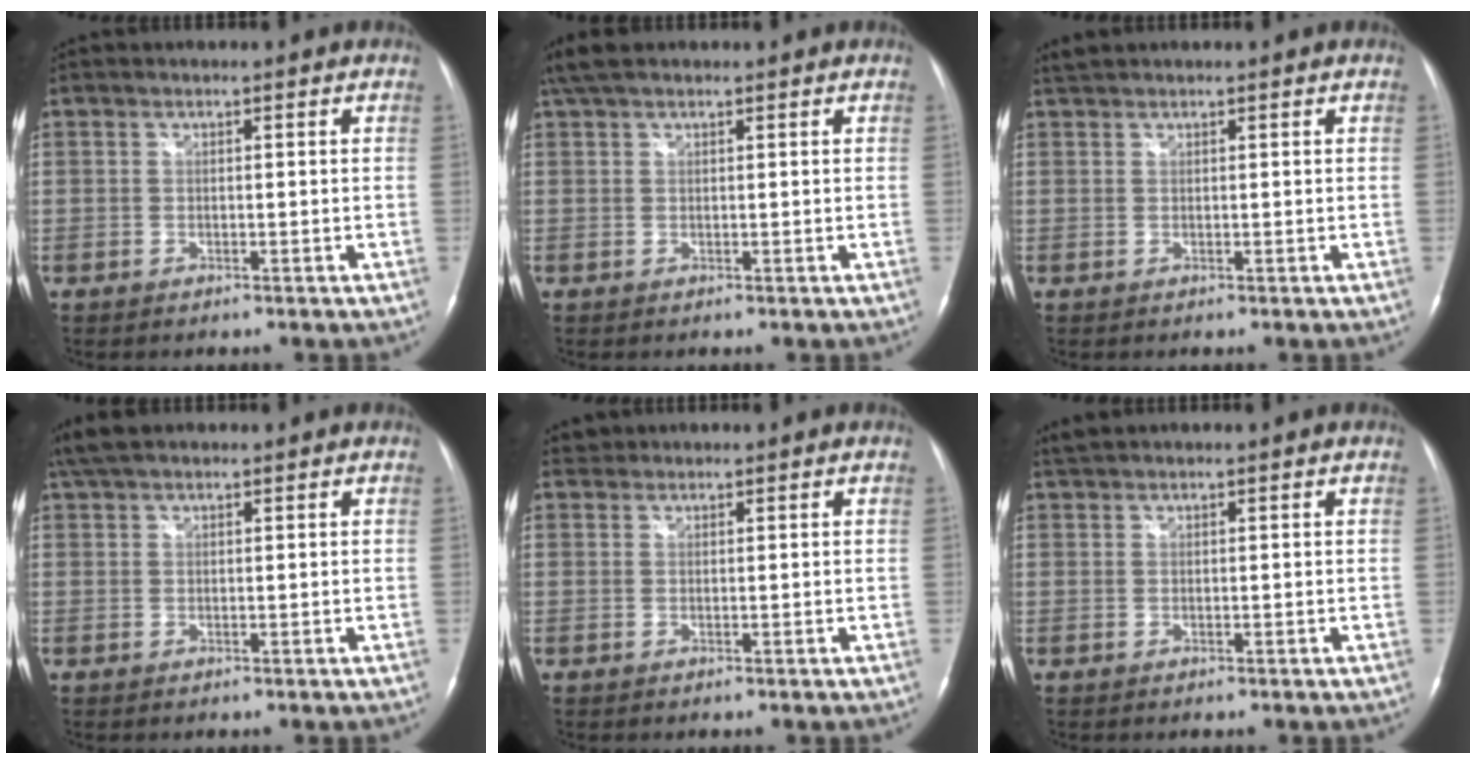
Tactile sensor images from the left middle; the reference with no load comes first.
{"total": 4.1, "force": [3.2, 1.4, 2.2], "torque": [-0.048, 0.027, 0.062]}
{"total": 1.2, "force": [1.2, 0.1, 0.2], "torque": [-0.008, 0.012, 0.028]}
{"total": 4.2, "force": [3.4, 1.4, 2.1], "torque": [-0.046, 0.026, 0.066]}
{"total": 1.2, "force": [1.0, 0.6, -0.3], "torque": [0.006, 0.009, 0.016]}
{"total": 1.3, "force": [1.2, 0.1, 0.3], "torque": [-0.010, 0.013, 0.029]}